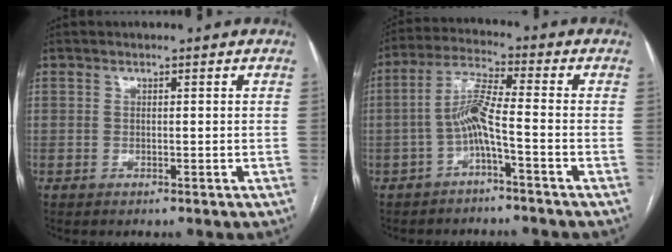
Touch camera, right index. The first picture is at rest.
{"total": 6.3, "force": [-2.2, 0.0, 5.9], "torque": [-0.120, 0.017, -0.044]}